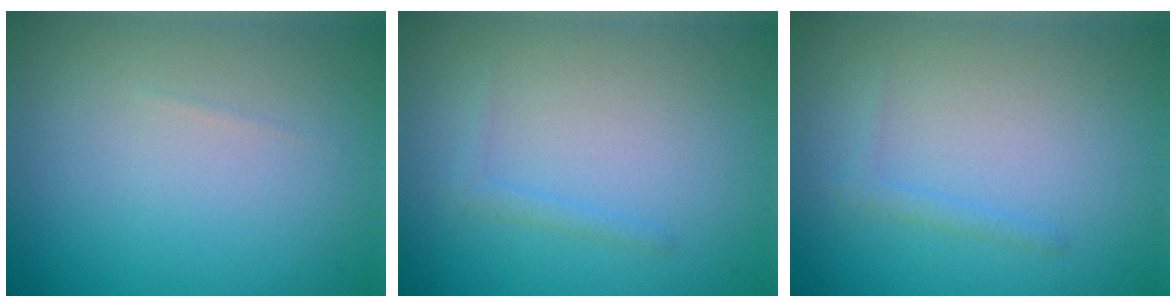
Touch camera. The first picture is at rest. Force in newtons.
{"total": 0.8, "press": 0.8, "slide": 0.1}
{"total": 0.8, "press": 0.8, "slide": 0.1}